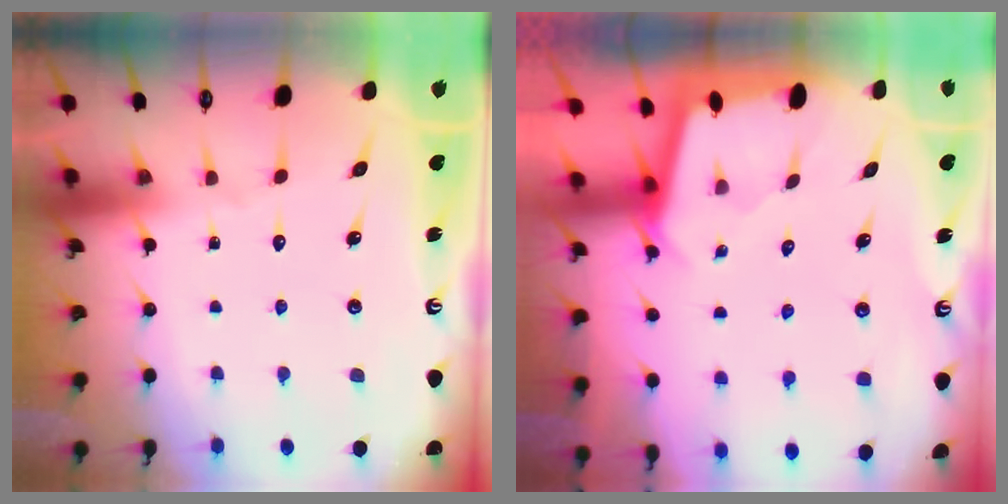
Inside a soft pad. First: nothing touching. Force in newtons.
{"total": 2.0, "press": 2.0, "slide": 0.2}